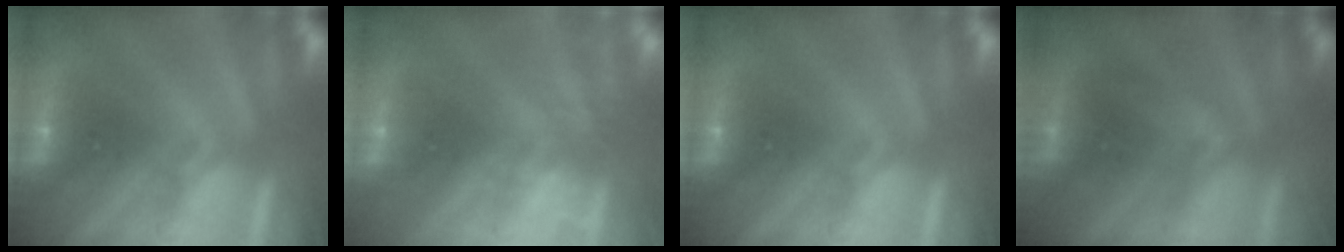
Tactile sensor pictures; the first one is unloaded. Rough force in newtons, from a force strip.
{"total": 2.5}
{"total": 0.0}
{"total": 3.3}